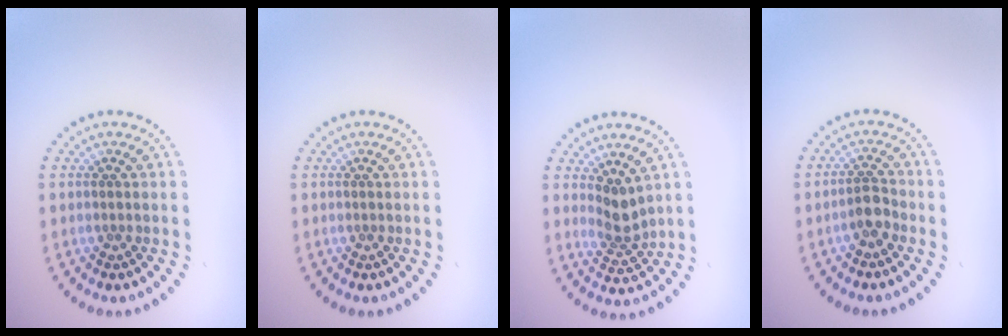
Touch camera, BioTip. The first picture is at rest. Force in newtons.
{"total": 0.0}
{"total": 2.4, "press": 1.8, "slide": 1.6}
{"total": 2.1, "press": 1.9, "slide": 1.0}